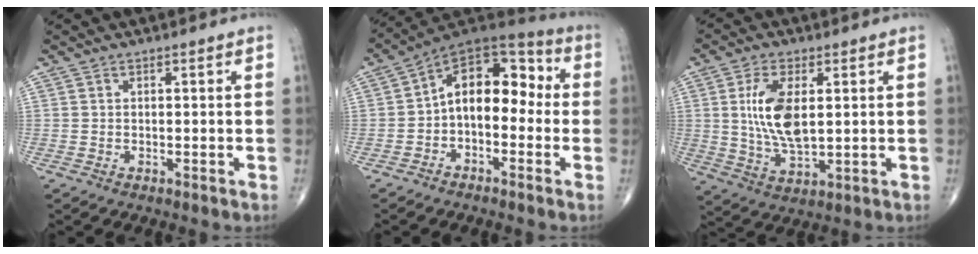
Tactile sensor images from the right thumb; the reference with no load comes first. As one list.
[{"total": 13.3, "force": [-1.0, 8.3, 10.4], "torque": [-0.121, 0.051, -0.034]}, {"total": 10.6, "force": [1.7, 5.0, 9.2], "torque": [-0.179, -0.013, 0.039]}]